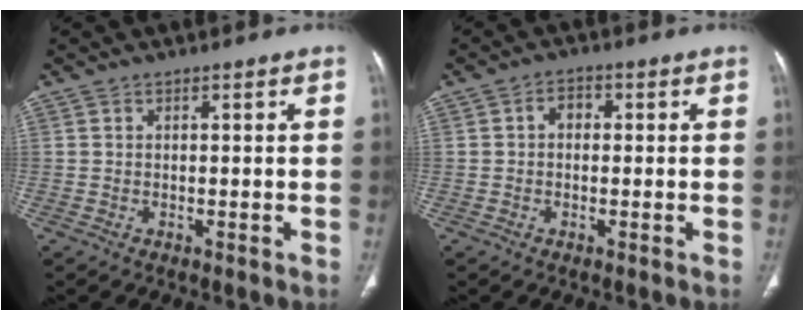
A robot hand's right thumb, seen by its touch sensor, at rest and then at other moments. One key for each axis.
{"total": 1.8, "fx": 0.1, "fy": 1.3, "fz": 1.2, "tx": -0.008, "ty": 0.009, "tz": -0.003}